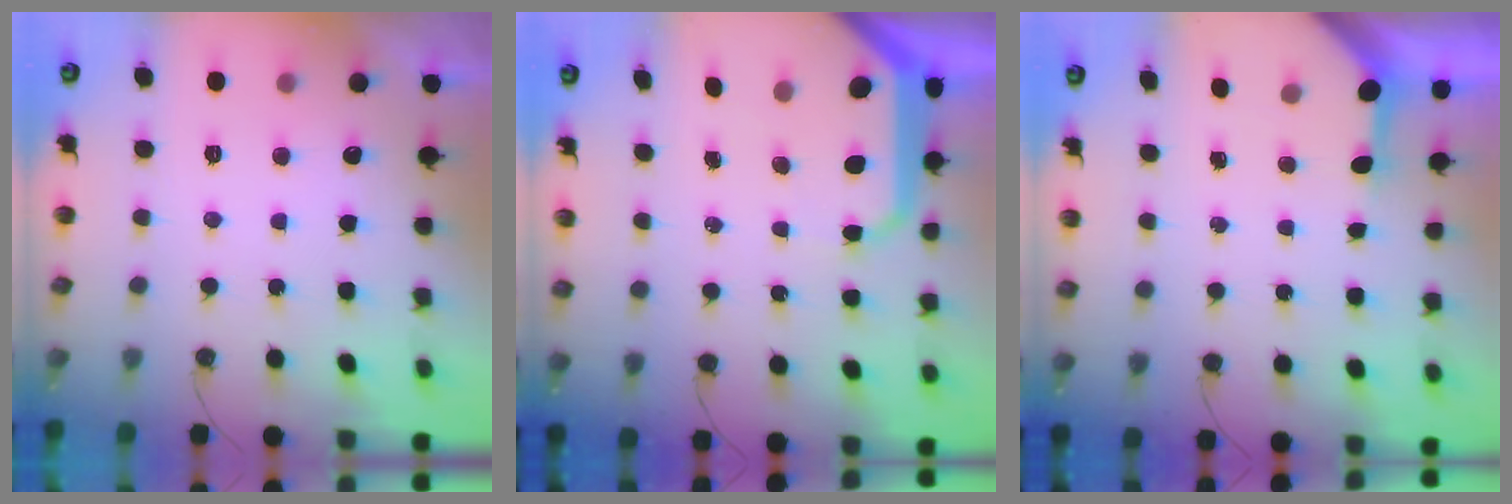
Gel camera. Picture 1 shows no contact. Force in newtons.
{"total": 13.8, "press": 13.7, "slide": 1.6}
{"total": 3.3, "press": 3.3, "slide": 0.4}